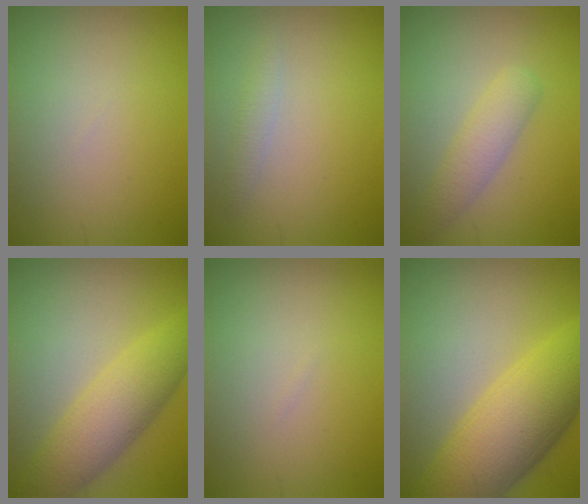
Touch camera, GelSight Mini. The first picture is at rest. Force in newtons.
{"total": 1.1, "press": 1.1, "slide": 0.0}
{"total": 2.6, "press": 2.6, "slide": 0.1}
{"total": 5.7, "press": 5.7, "slide": 0.1}
{"total": 0.0}
{"total": 9.2, "press": 9.2, "slide": 0.3}